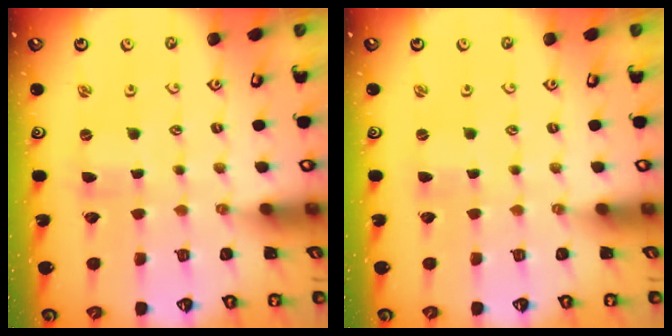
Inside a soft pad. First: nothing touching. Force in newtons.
{"total": 0.0}